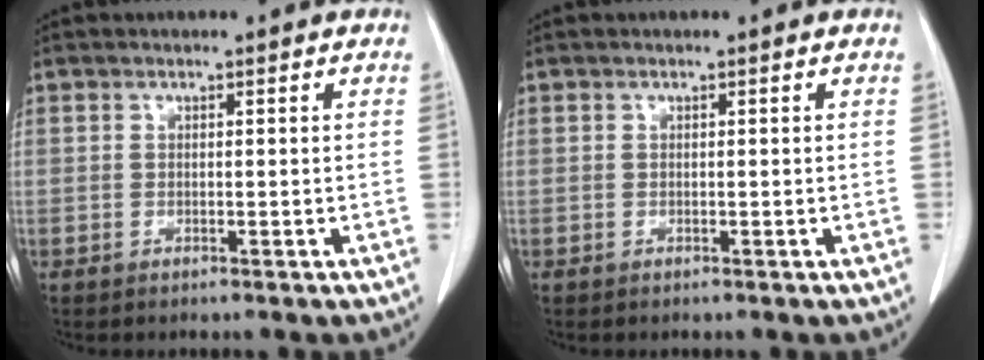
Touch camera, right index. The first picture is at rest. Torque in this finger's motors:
{"motor_torque": [0.00, 0.00, 0.00, 0.00]}